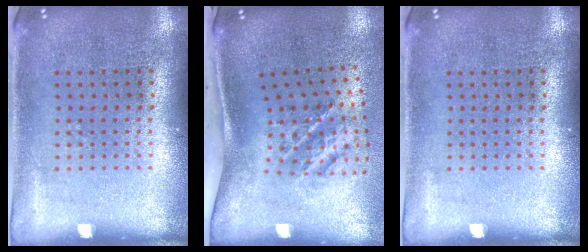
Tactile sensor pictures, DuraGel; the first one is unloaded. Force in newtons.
{"total": 2.1, "press": 1.3, "slide": 1.7}
{"total": 0.0}